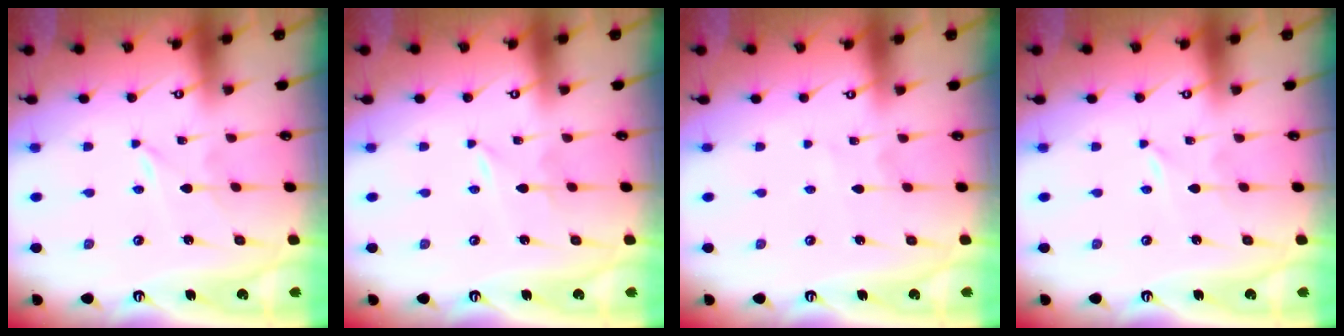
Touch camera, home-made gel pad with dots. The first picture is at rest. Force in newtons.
{"total": 2.0, "press": 2.0, "slide": 0.3}
{"total": 1.5, "press": 1.5, "slide": 0.2}
{"total": 0.0}